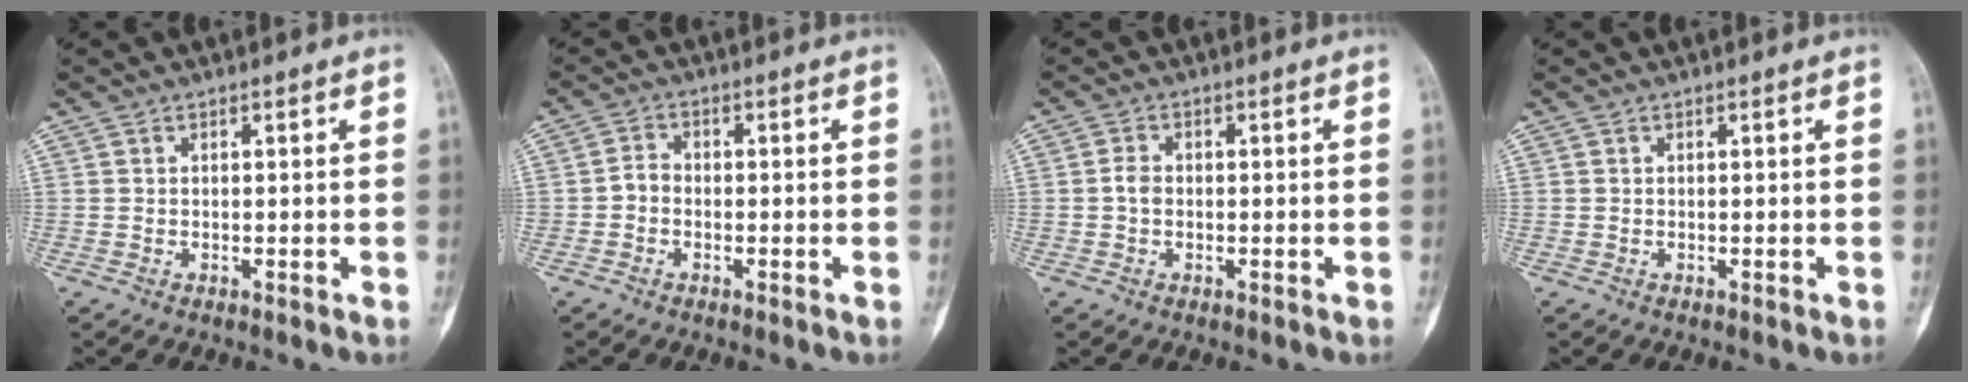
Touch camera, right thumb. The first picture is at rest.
{"total": 2.4, "force": [-0.8, 1.9, 1.2], "torque": [-0.012, 0.010, -0.022]}
{"total": 2.1, "force": [-0.2, 1.6, 1.3], "torque": [-0.019, 0.005, -0.009]}
{"total": 0.0}